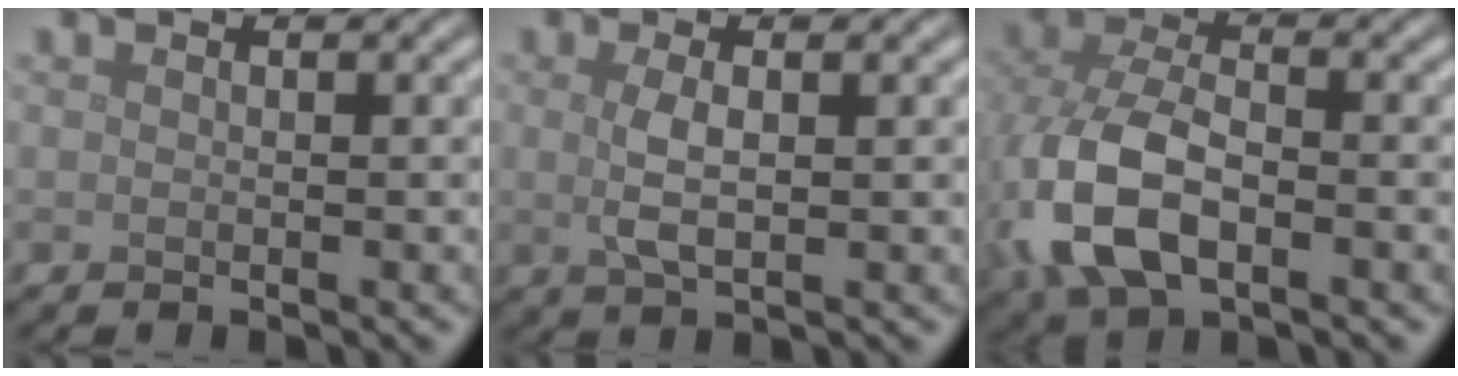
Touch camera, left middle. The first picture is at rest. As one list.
[{"total": 2.6, "force": [0.3, 0.9, 2.5], "torque": [-0.055, 0.000, 0.004]}, {"total": 8.9, "force": [-2.5, 5.1, 6.9], "torque": [-0.171, -0.009, -0.058]}]